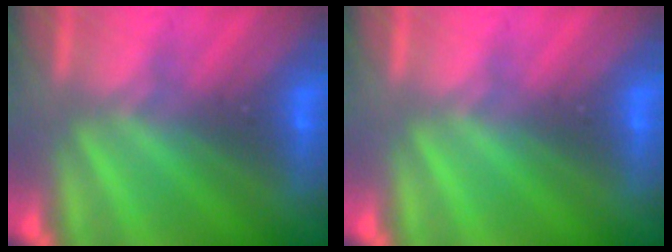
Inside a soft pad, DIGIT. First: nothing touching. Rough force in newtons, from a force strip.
{"total": 0.0}